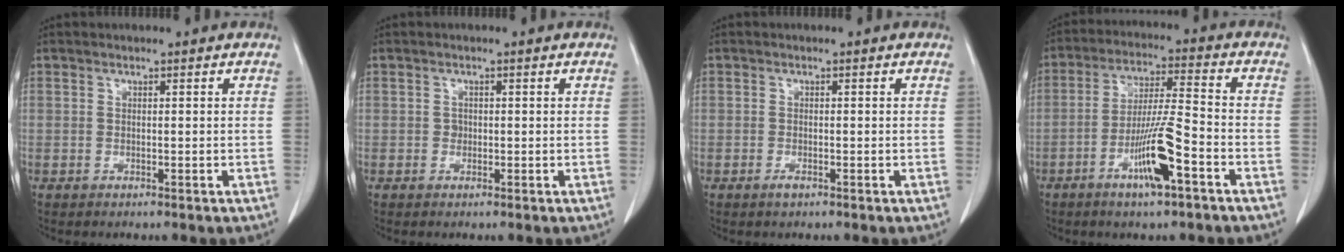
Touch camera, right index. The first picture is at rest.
{"total": 0.8, "force": [-0.1, 0.7, 0.2], "torque": [-0.002, 0.004, 0.000]}
{"total": 0.9, "force": [-0.6, 0.1, 0.7], "torque": [-0.015, -0.002, -0.010]}
{"total": 10.0, "force": [-4.7, 0.4, 8.9], "torque": [-0.171, -0.005, -0.085]}